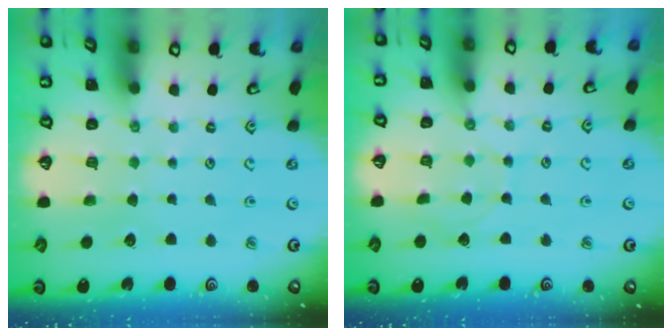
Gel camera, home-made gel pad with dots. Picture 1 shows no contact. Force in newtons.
{"total": 4.1, "press": 4.1, "slide": 0.4}